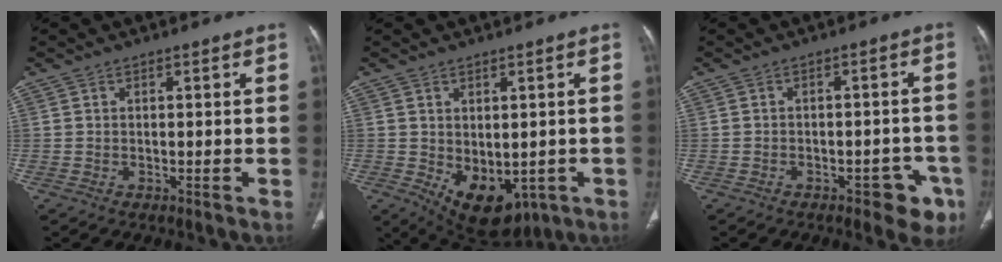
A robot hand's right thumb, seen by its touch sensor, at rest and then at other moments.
{"total": 11.5, "force": [-3.1, 7.2, 8.5], "torque": [-0.099, -0.005, -0.018]}
{"total": 6.8, "force": [-3.7, 3.5, 4.6], "torque": [-0.027, 0.021, -0.043]}